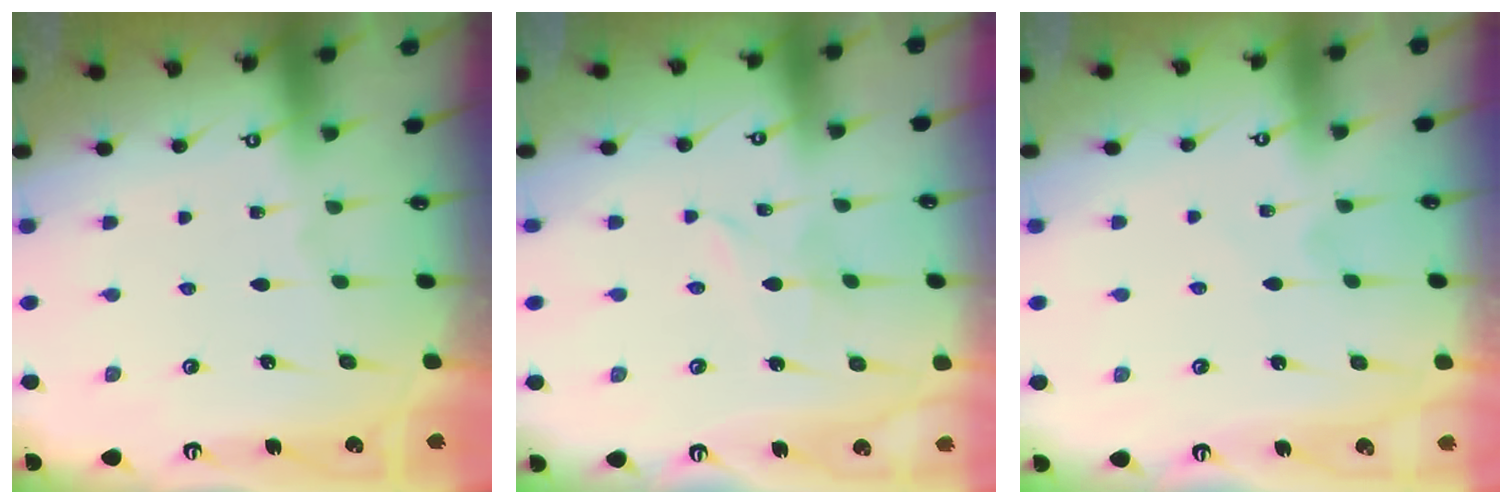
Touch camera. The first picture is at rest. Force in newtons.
{"total": 2.6, "press": 2.6, "slide": 0.3}
{"total": 2.2, "press": 2.2, "slide": 0.3}